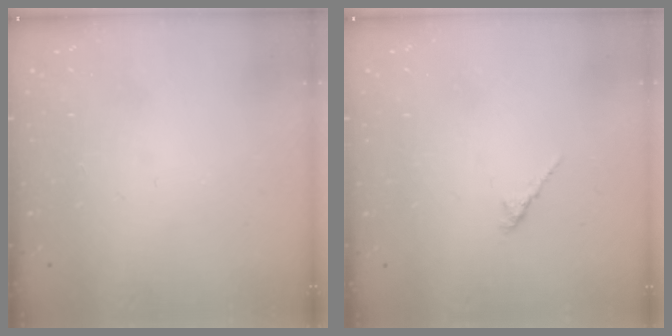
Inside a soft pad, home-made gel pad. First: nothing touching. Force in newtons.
{"total": 2.0, "press": 2.0, "slide": 0.6}